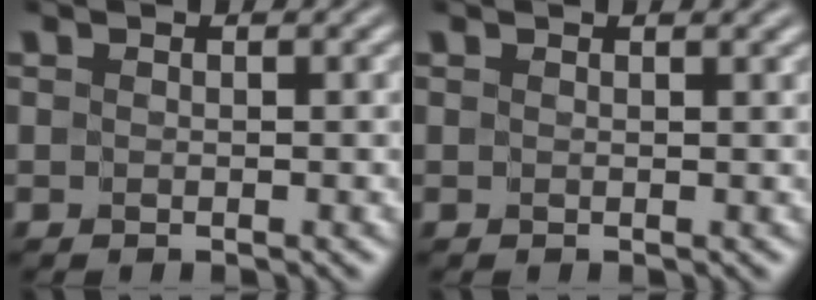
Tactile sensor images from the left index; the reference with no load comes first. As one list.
[{"total": 0.8, "force": [0.7, 0.1, 0.4], "torque": [-0.005, -0.002, 0.005]}]